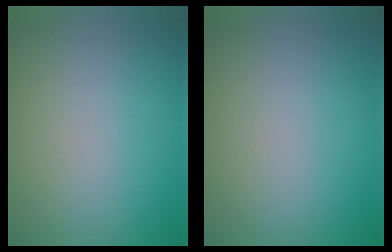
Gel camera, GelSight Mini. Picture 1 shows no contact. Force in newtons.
{"total": 0.0}